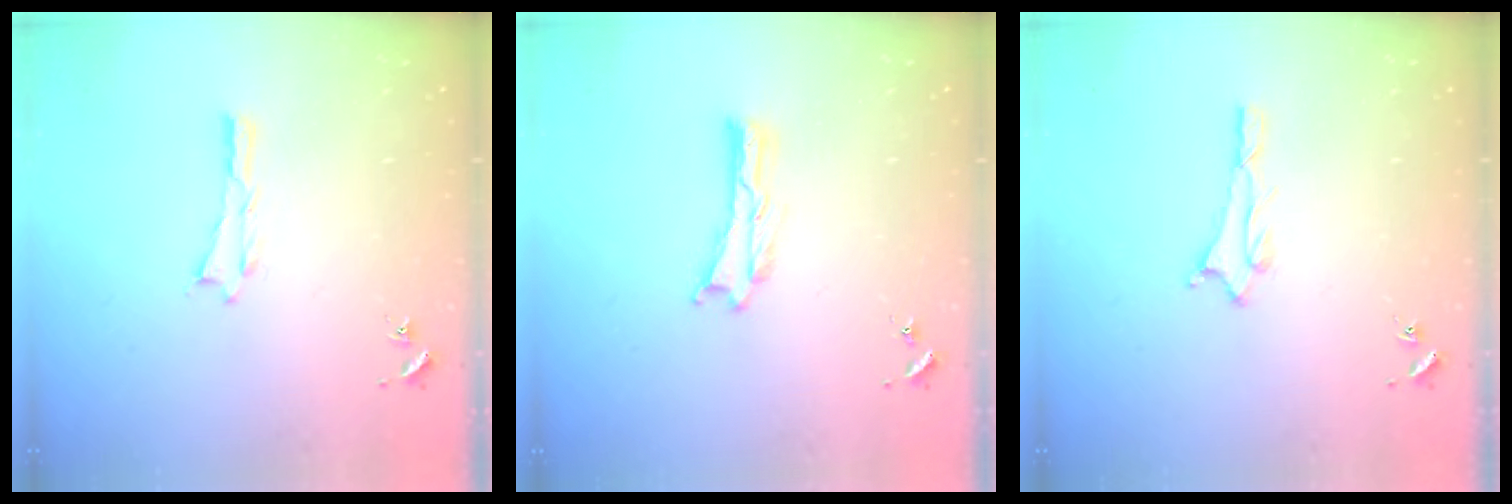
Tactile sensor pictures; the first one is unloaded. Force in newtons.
{"total": 0.0}
{"total": 1.5, "press": 1.5, "slide": 0.1}